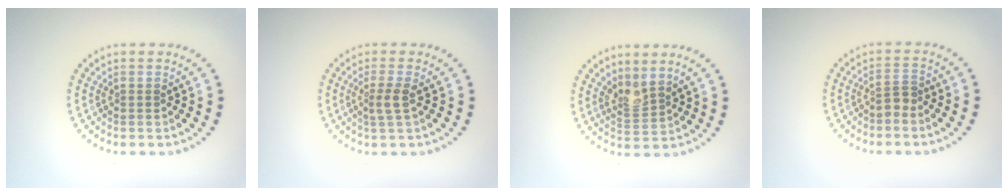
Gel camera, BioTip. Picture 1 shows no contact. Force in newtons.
{"total": 1.6, "press": 1.4, "slide": 0.8}
{"total": 2.1, "press": 1.5, "slide": 1.5}
{"total": 1.6, "press": 1.2, "slide": 1.1}